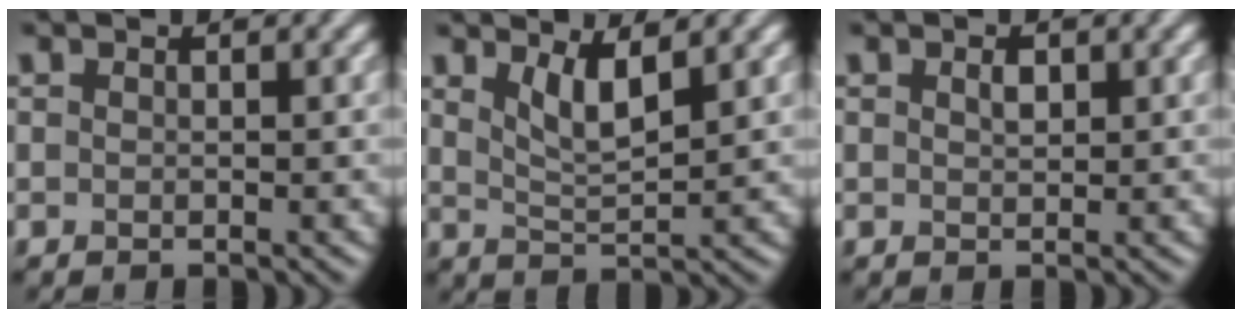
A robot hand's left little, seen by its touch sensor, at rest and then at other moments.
{"total": 3.1, "force": [1.8, 0.8, 2.4], "torque": [-0.047, -0.010, 0.038]}
{"total": 1.1, "force": [0.5, 0.6, 0.8], "torque": [-0.014, 0.001, 0.009]}